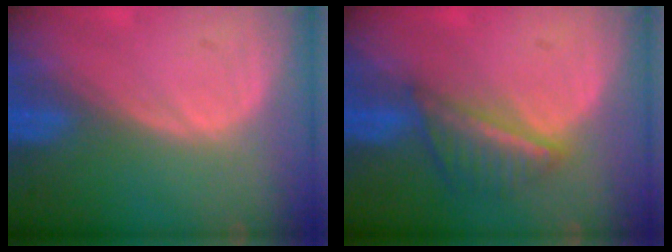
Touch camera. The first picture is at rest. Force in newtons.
{"total": 5.6, "press": 5.1, "slide": 2.3}